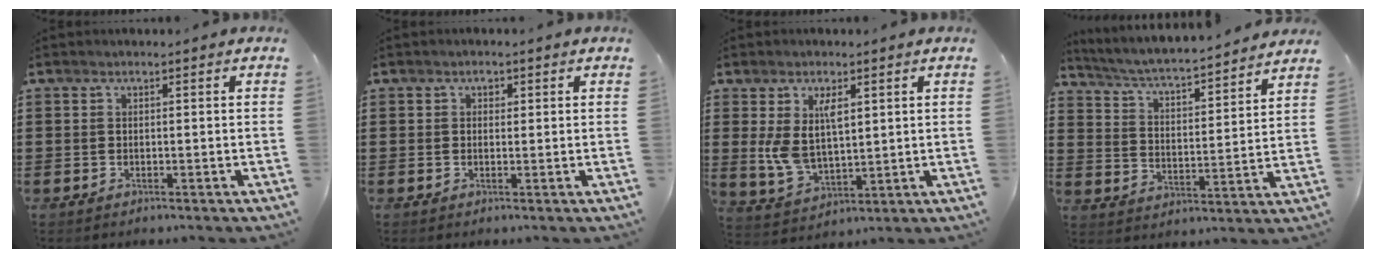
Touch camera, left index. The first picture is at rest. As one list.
[{"total": 1.1, "force": [0.5, 0.9, 0.5], "torque": [-0.003, 0.006, 0.006]}, {"total": 7.2, "force": [2.2, 4.1, 5.5], "torque": [-0.122, 0.002, 0.036]}, {"total": 3.9, "force": [3.7, -0.2, 1.3], "torque": [-0.046, -0.035, 0.054]}]